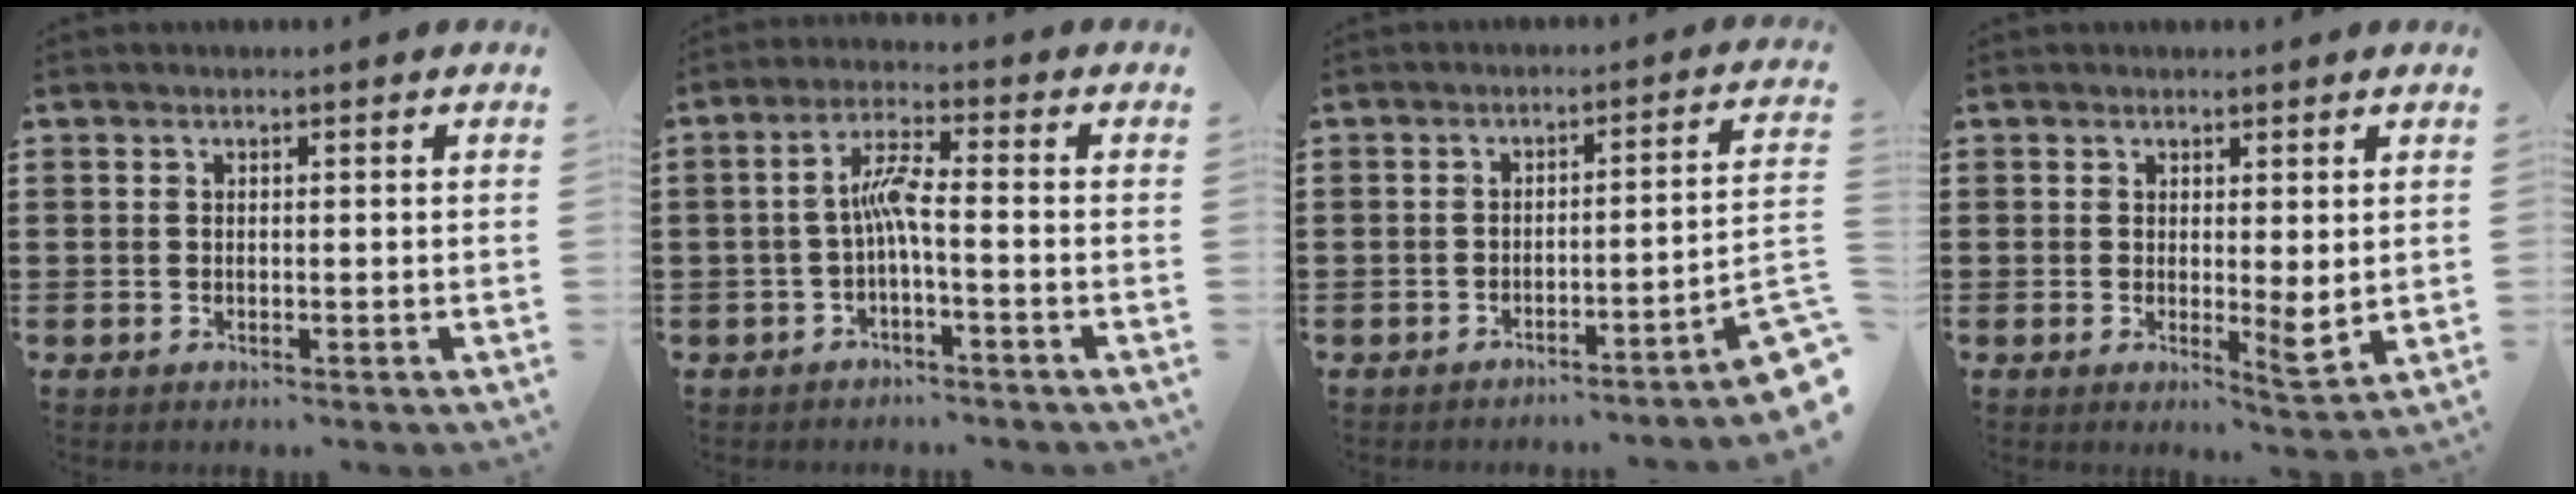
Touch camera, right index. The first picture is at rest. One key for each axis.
{"total": 5.1, "fx": -1.2, "fy": 0.7, "fz": 4.9, "tx": -0.099, "ty": 0.004, "tz": -0.028}
{"total": 3.7, "fx": -2.7, "fy": -0.4, "fz": 2.4, "tx": -0.044, "ty": -0.018, "tz": -0.056}
{"total": 2.9, "fx": 1.4, "fy": 0.8, "fz": 2.4, "tx": -0.041, "ty": -0.011, "tz": 0.026}